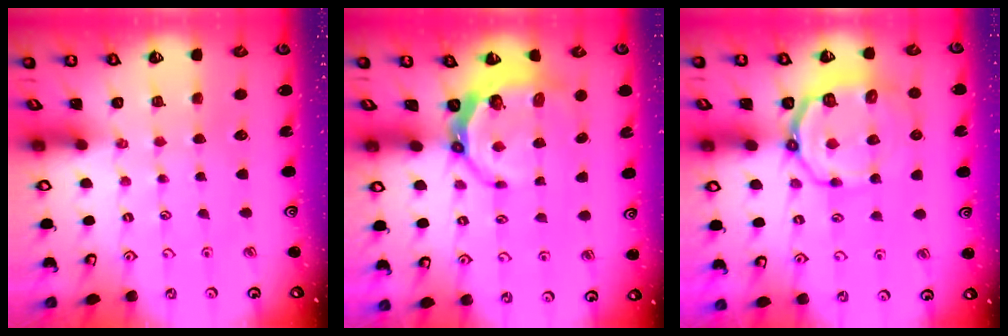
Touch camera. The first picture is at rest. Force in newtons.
{"total": 6.4, "press": 5.5, "slide": 3.3}
{"total": 11.7, "press": 11.2, "slide": 3.5}